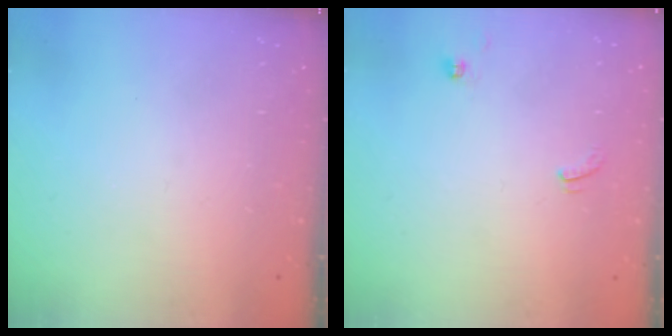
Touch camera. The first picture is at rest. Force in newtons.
{"total": 0.0}